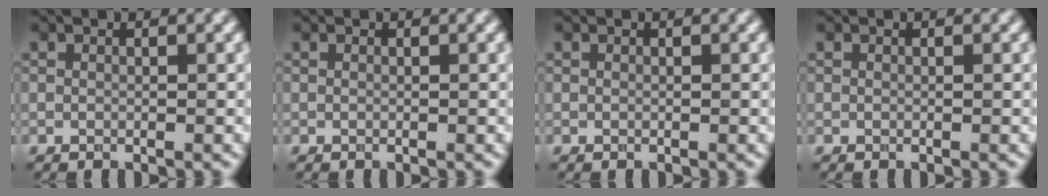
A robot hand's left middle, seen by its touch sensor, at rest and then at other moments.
{"total": 0.0}
{"total": 0.0}
{"total": 0.0}